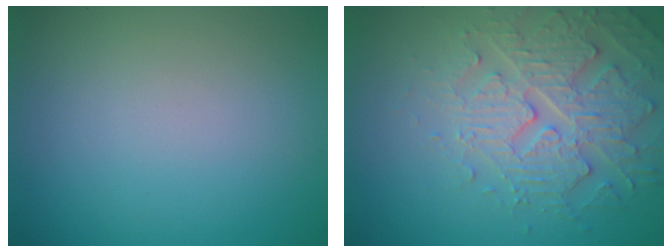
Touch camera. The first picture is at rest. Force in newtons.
{"total": 4.7, "press": 4.3, "slide": 1.9}